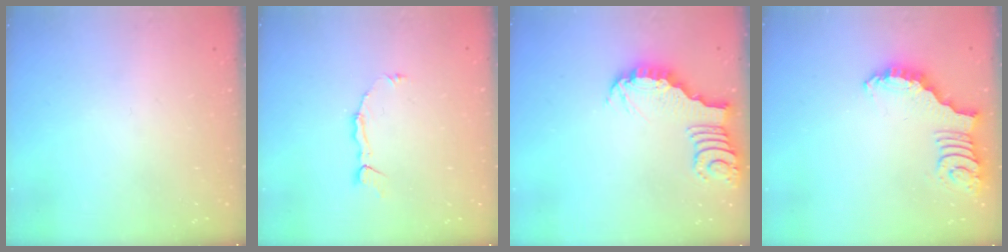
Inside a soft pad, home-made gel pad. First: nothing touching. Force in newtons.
{"total": 3.5, "press": 3.5, "slide": 0.3}
{"total": 3.5, "press": 3.4, "slide": 0.4}
{"total": 2.5, "press": 2.5, "slide": 0.5}